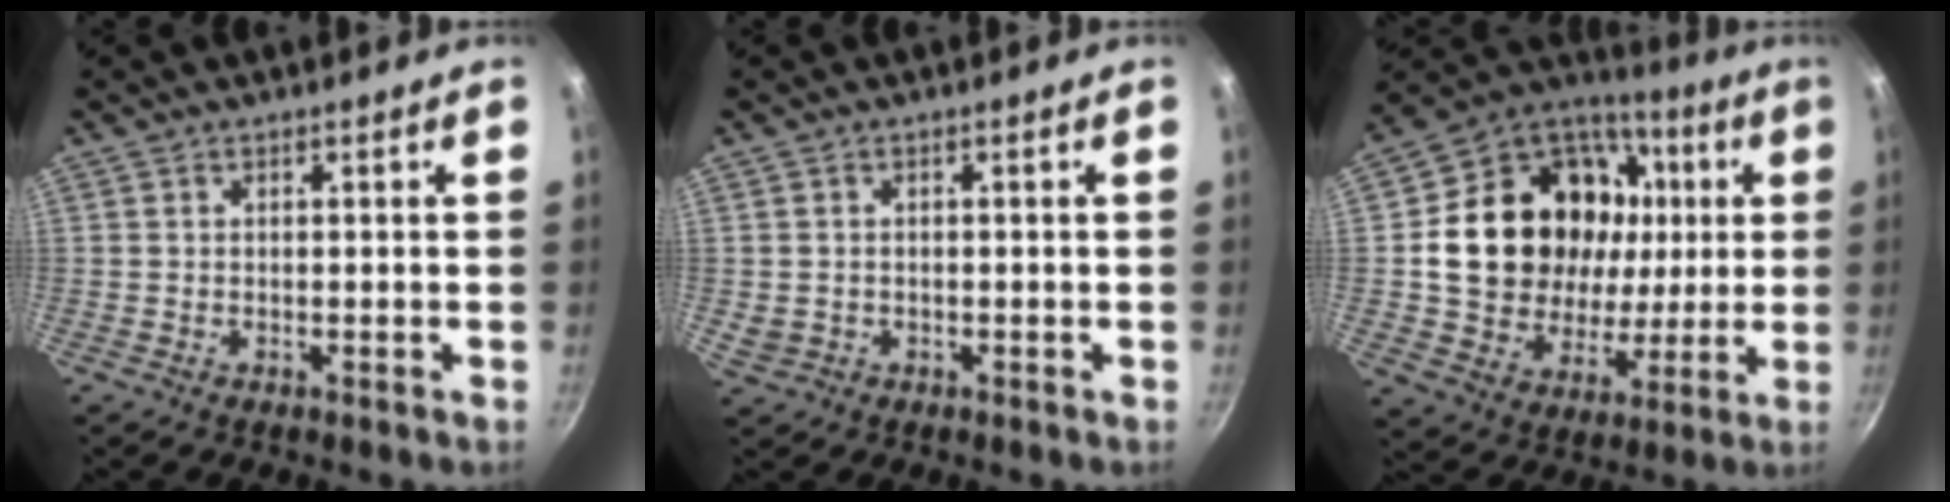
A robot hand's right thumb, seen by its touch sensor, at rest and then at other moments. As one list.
[{"total": 2.3, "force": [-0.3, 2.0, 1.0], "torque": [-0.018, 0.002, 0.003]}, {"total": 27.2, "force": [4.5, 21.1, 16.6], "torque": [-0.260, 0.020, 0.085]}]